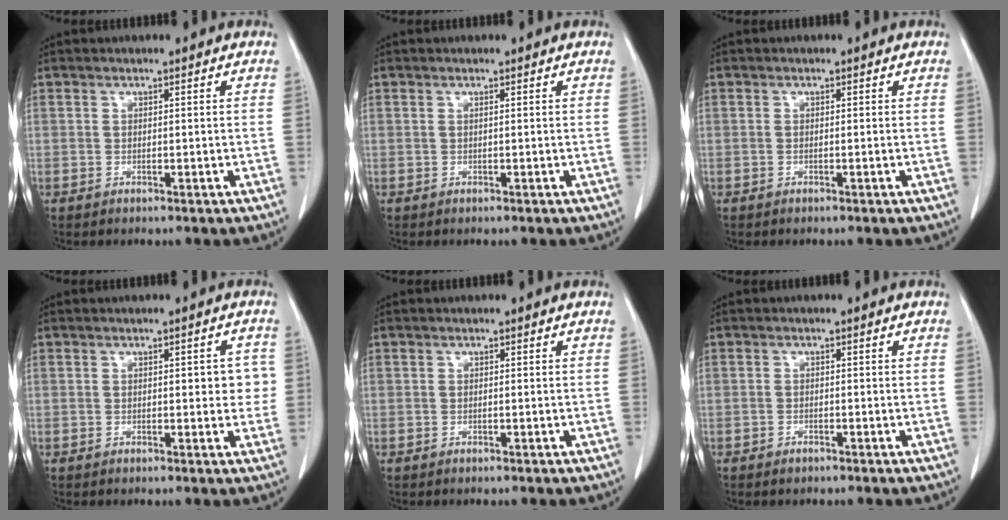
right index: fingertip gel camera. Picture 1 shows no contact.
{"total": 0.0}
{"total": 0.0}
{"total": 3.7, "force": [0.3, 2.0, 3.1], "torque": [-0.027, 0.010, 0.004]}
{"total": 0.0}
{"total": 0.8, "force": [-0.6, 0.4, 0.3], "torque": [-0.006, 0.000, -0.006]}